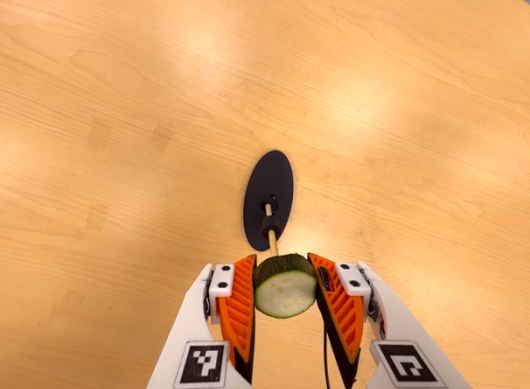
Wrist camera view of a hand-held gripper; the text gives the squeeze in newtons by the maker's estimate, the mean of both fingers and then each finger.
{"total": 11.6, "left": 11.3, "right": 11.9}